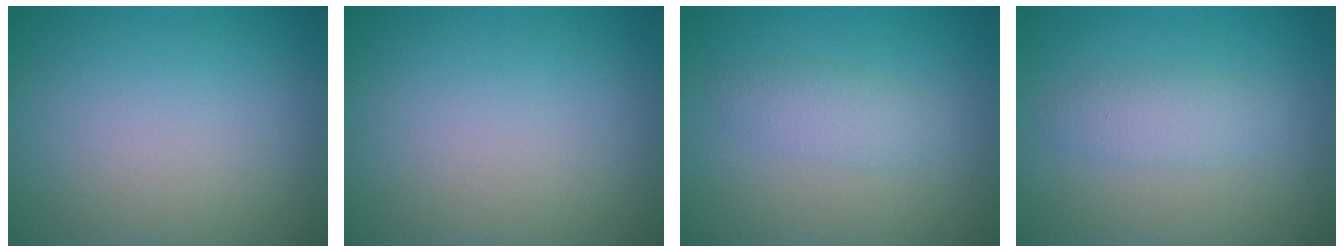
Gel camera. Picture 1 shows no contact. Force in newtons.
{"total": 0.0}
{"total": 1.9, "press": 1.9, "slide": 0.0}
{"total": 1.9, "press": 1.9, "slide": 0.1}